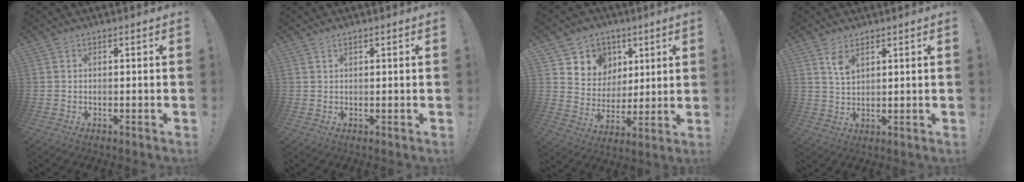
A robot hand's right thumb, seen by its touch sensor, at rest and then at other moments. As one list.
[{"total": 1.1, "force": [0.9, 0.2, 0.6], "torque": [-0.019, 0.003, 0.017]}, {"total": 9.2, "force": [4.2, 8.2, 0.7], "torque": [-0.018, -0.033, 0.094]}, {"total": 4.7, "force": [2.9, 2.1, 3.1], "torque": [-0.048, -0.019, 0.051]}]